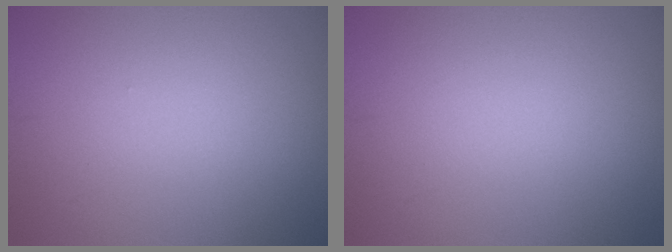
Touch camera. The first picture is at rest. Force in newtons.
{"total": 0.0}